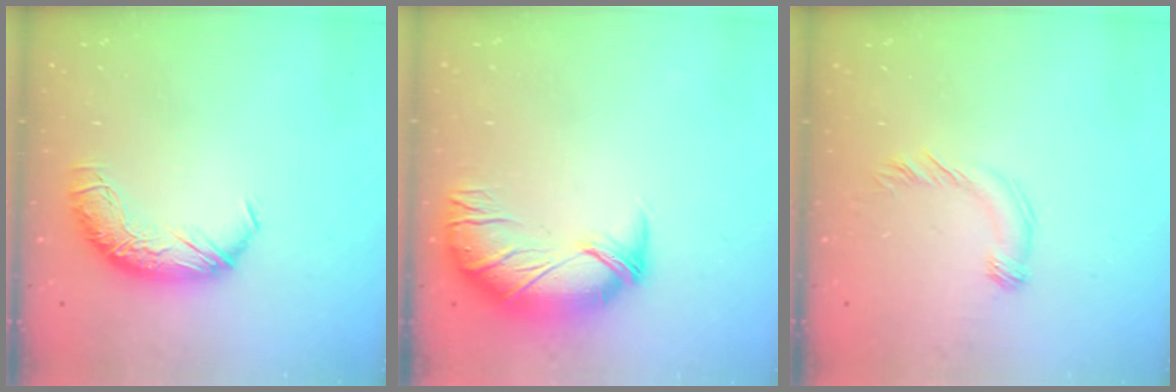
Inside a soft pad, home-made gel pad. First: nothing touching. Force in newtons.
{"total": 2.8, "press": 0.9, "slide": 2.6}
{"total": 3.4, "press": 3.3, "slide": 0.7}